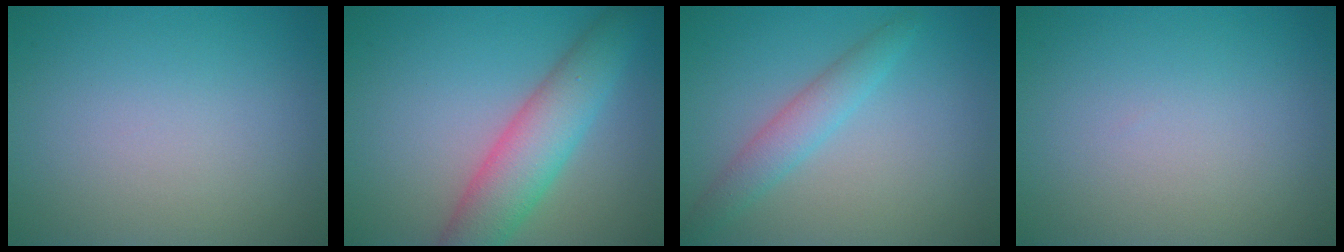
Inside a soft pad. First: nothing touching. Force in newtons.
{"total": 6.2, "press": 6.2, "slide": 0.2}
{"total": 2.6, "press": 2.6, "slide": 0.0}
{"total": 0.0}